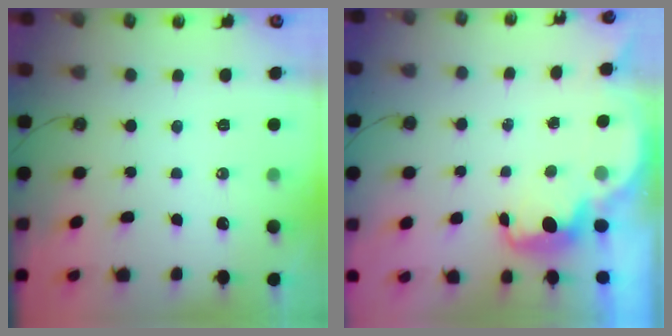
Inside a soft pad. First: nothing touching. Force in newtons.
{"total": 1.6, "press": 1.5, "slide": 0.6}